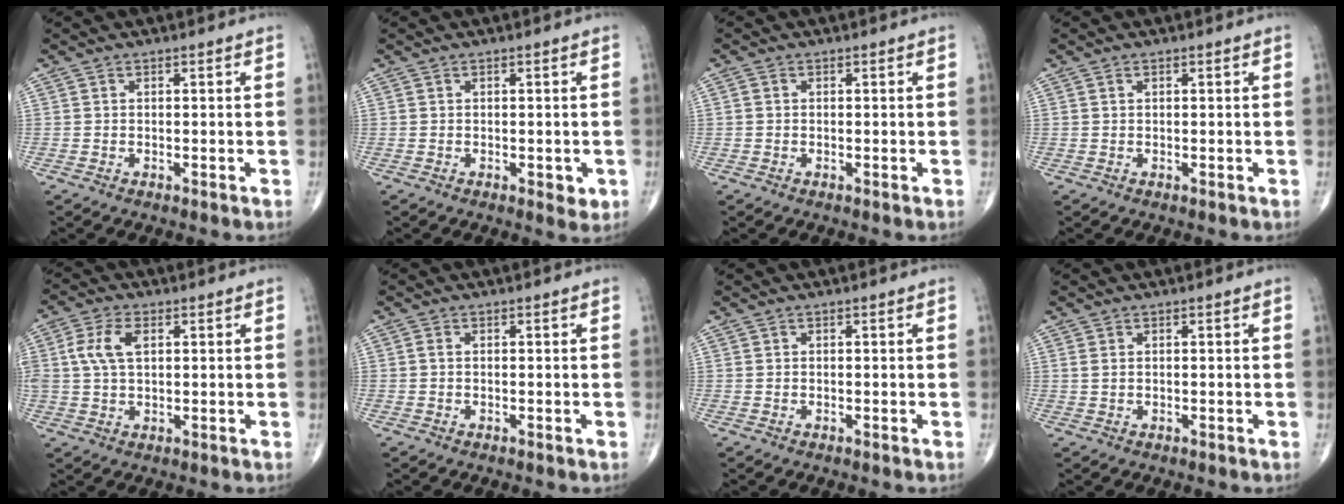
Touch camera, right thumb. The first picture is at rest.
{"total": 2.3, "force": [-0.5, 1.0, 2.0], "torque": [-0.014, -0.004, -0.004]}
{"total": 0.7, "force": [0.0, 0.6, 0.4], "torque": [-0.007, 0.000, -0.001]}
{"total": 0.5, "force": [0.2, 0.3, 0.4], "torque": [-0.009, 0.002, 0.005]}
{"total": 6.8, "force": [1.6, 3.7, 5.4], "torque": [-0.125, 0.008, 0.031]}
{"total": 0.8, "force": [0.0, 0.5, 0.6], "torque": [-0.012, 0.000, -0.002]}
{"total": 0.0}
{"total": 0.9, "force": [0.3, 0.5, 0.6], "torque": [-0.017, 0.003, 0.010]}